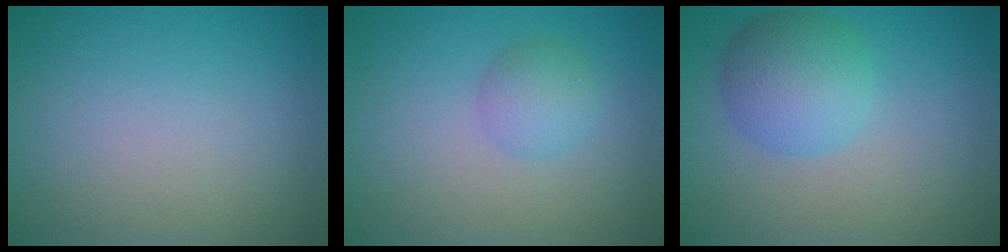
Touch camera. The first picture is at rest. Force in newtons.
{"total": 2.2, "press": 2.2, "slide": 0.1}
{"total": 4.9, "press": 4.9, "slide": 0.1}